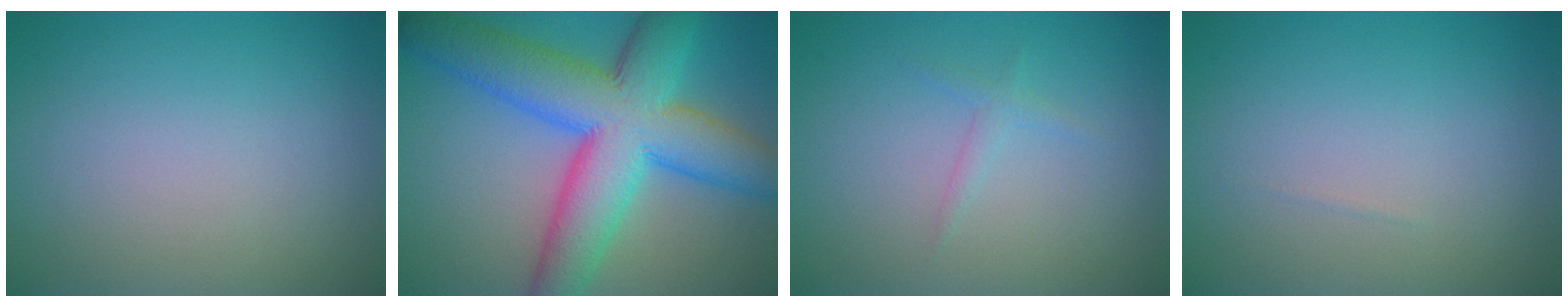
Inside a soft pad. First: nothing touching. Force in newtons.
{"total": 12.4, "press": 12.4, "slide": 0.3}
{"total": 0.9, "press": 0.9, "slide": 0.1}
{"total": 0.0}